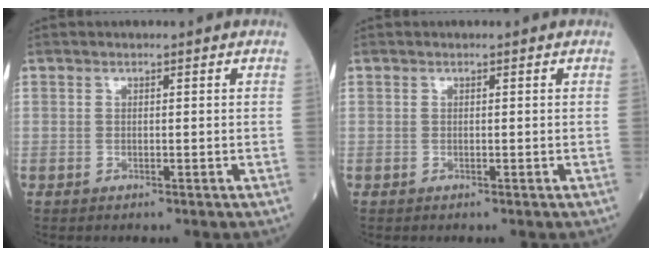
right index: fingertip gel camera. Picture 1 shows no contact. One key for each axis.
{"total": 0.0}